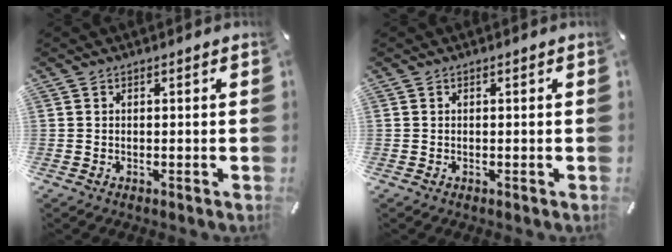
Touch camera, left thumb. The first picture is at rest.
{"total": 0.0}